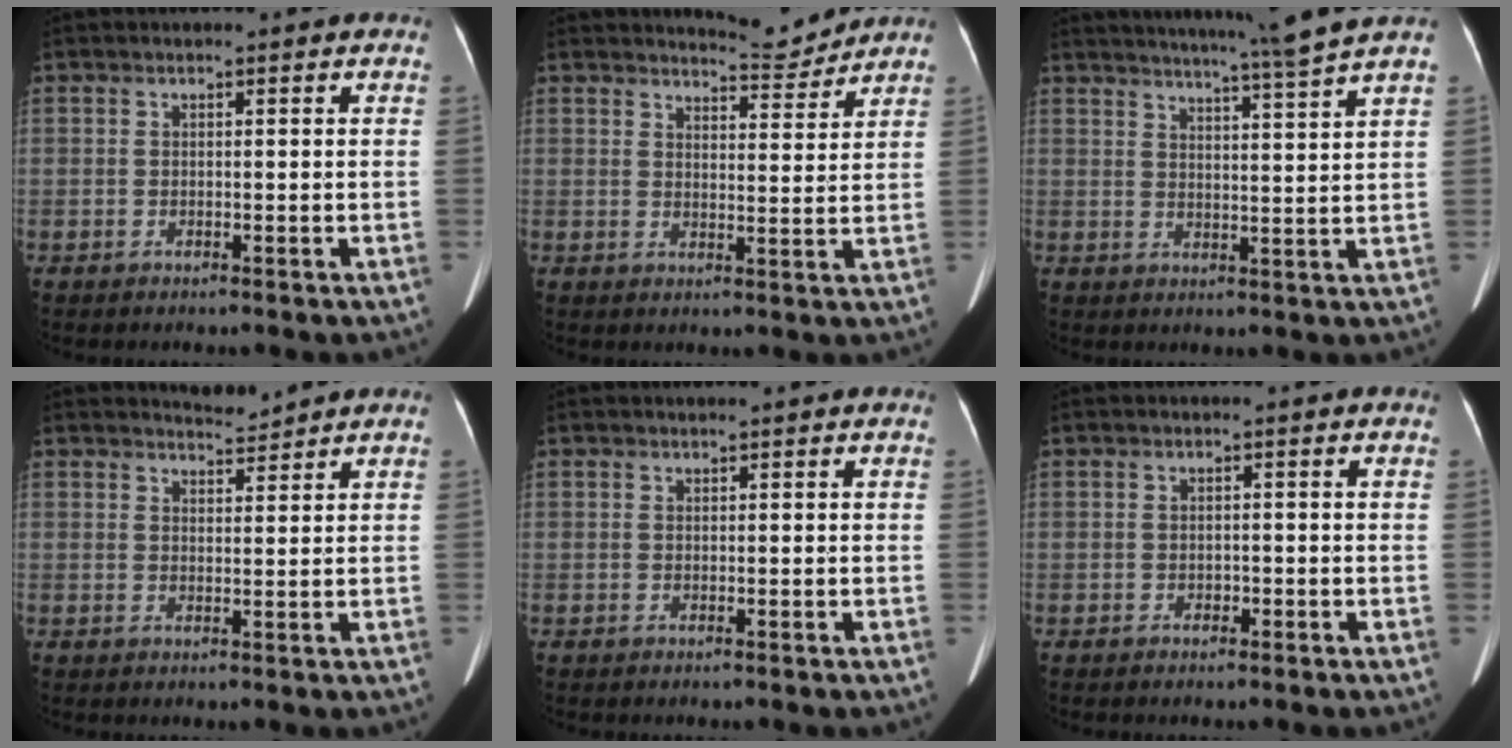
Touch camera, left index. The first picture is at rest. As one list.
[{"total": 4.5, "force": [4.5, 0.0, -0.2], "torque": [-0.005, -0.017, 0.063]}, {"total": 10.3, "force": [8.9, -2.5, 4.5], "torque": [-0.069, -0.023, 0.119]}, {"total": 2.2, "force": [2.1, -0.3, -0.4], "torque": [-0.002, -0.004, 0.041]}, {"total": 0.0}, {"total": 1.0, "force": [-0.7, 0.6, 0.4], "torque": [-0.005, 0.002, -0.011]}]